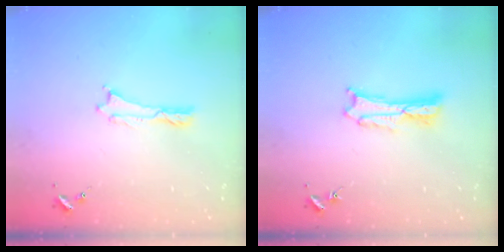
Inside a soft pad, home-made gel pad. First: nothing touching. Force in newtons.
{"total": 1.8, "press": 1.8, "slide": 0.3}